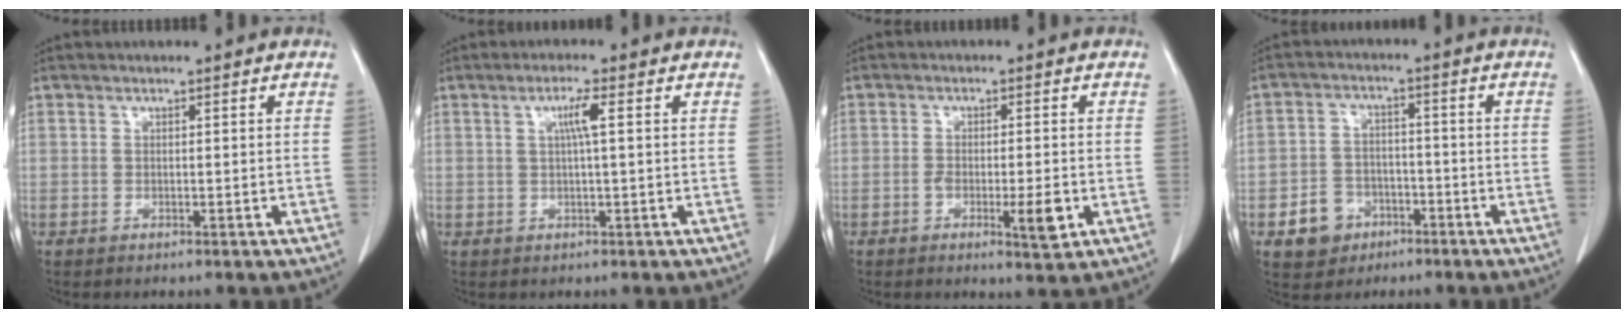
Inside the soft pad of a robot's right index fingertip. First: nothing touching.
{"total": 3.1, "force": [0.7, -0.3, 3.0], "torque": [-0.057, 0.003, 0.013]}
{"total": 4.9, "force": [-1.7, 0.8, 4.5], "torque": [-0.071, -0.005, -0.023]}
{"total": 6.2, "force": [-3.1, 5.1, 1.7], "torque": [-0.033, 0.015, -0.043]}